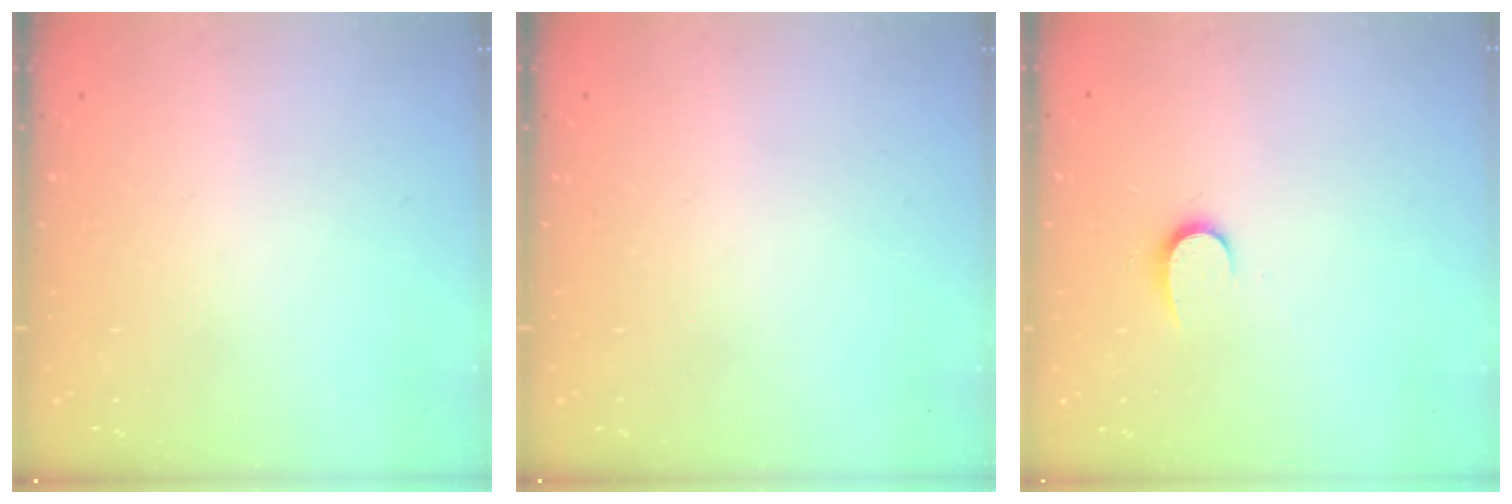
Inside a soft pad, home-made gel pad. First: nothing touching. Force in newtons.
{"total": 0.0}
{"total": 5.6, "press": 5.5, "slide": 0.6}